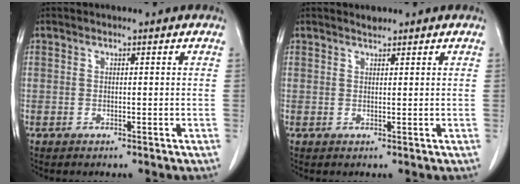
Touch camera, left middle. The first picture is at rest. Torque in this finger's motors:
{"motor_torque": [0.25, -0.25, -0.05, 0.00]}